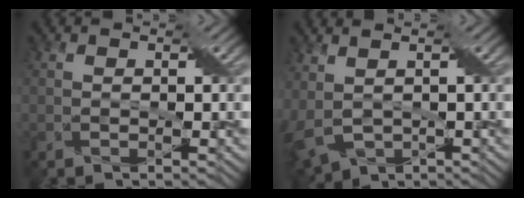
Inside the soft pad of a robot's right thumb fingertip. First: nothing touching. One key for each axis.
{"total": 6.3, "fx": -0.2, "fy": 3.7, "fz": 5.1, "tx": -0.122, "ty": -0.015, "tz": 0.013}